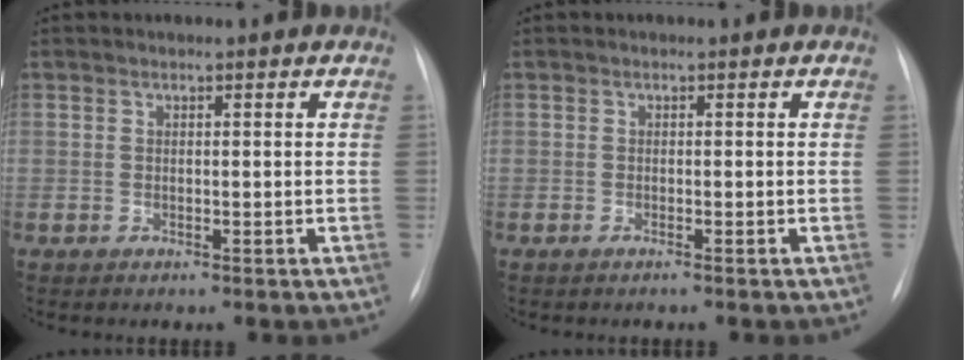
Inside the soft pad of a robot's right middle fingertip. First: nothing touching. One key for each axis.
{"total": 0.5, "fx": -0.4, "fy": -0.1, "fz": 0.3, "tx": -0.007, "ty": -0.001, "tz": -0.008}